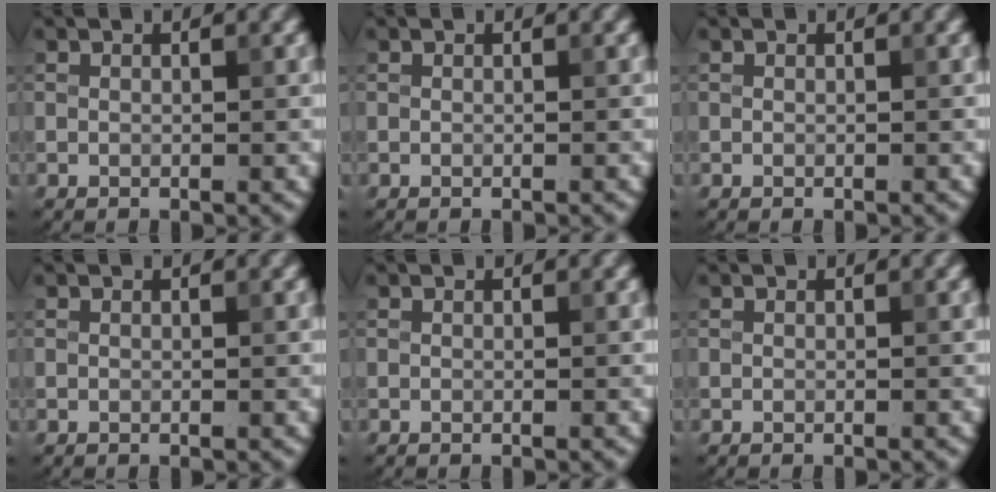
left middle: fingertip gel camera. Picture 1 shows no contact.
{"total": 0.0}
{"total": 0.0}
{"total": 0.0}
{"total": 0.0}
{"total": 0.0}